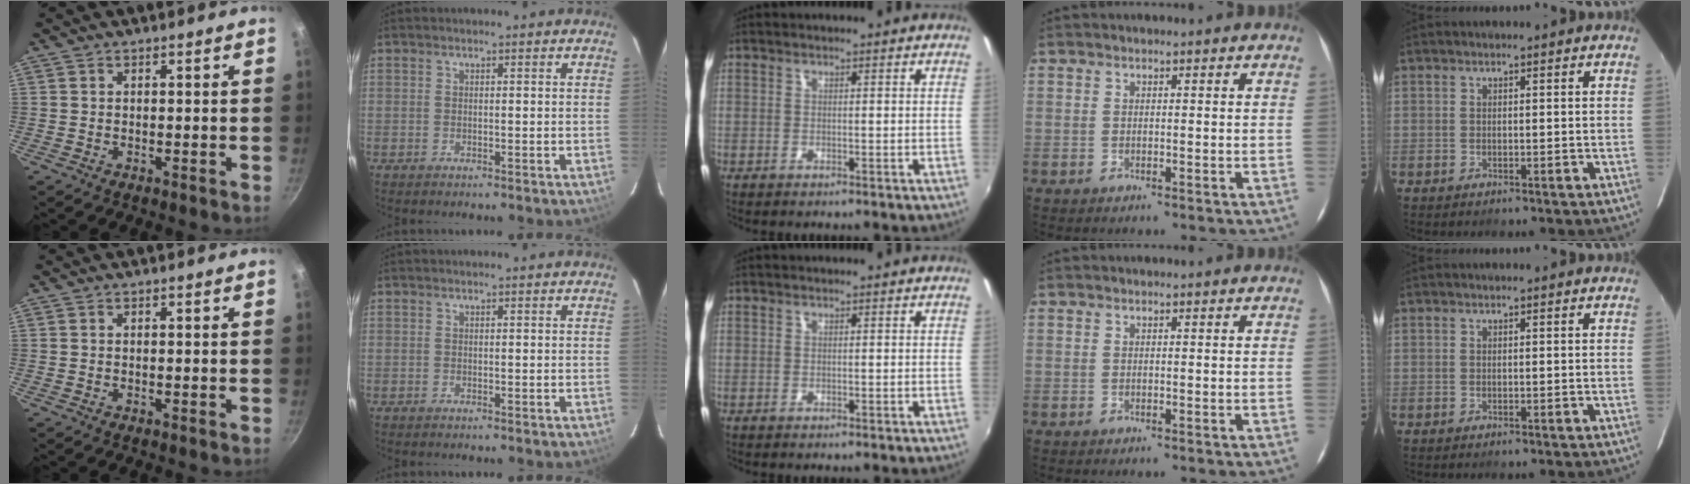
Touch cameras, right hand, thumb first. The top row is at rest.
{}